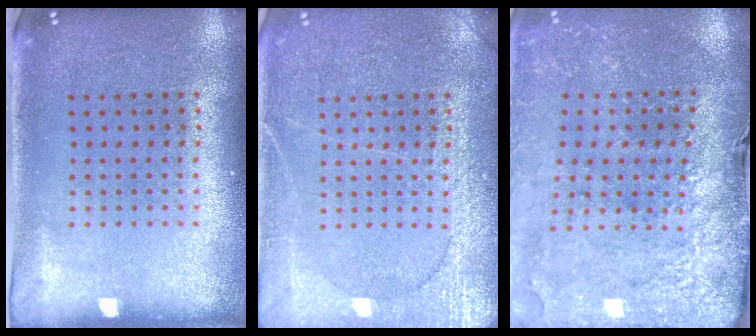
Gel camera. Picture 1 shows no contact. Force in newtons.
{"total": 4.7, "press": 4.7, "slide": 0.6}
{"total": 3.2, "press": 3.1, "slide": 1.0}